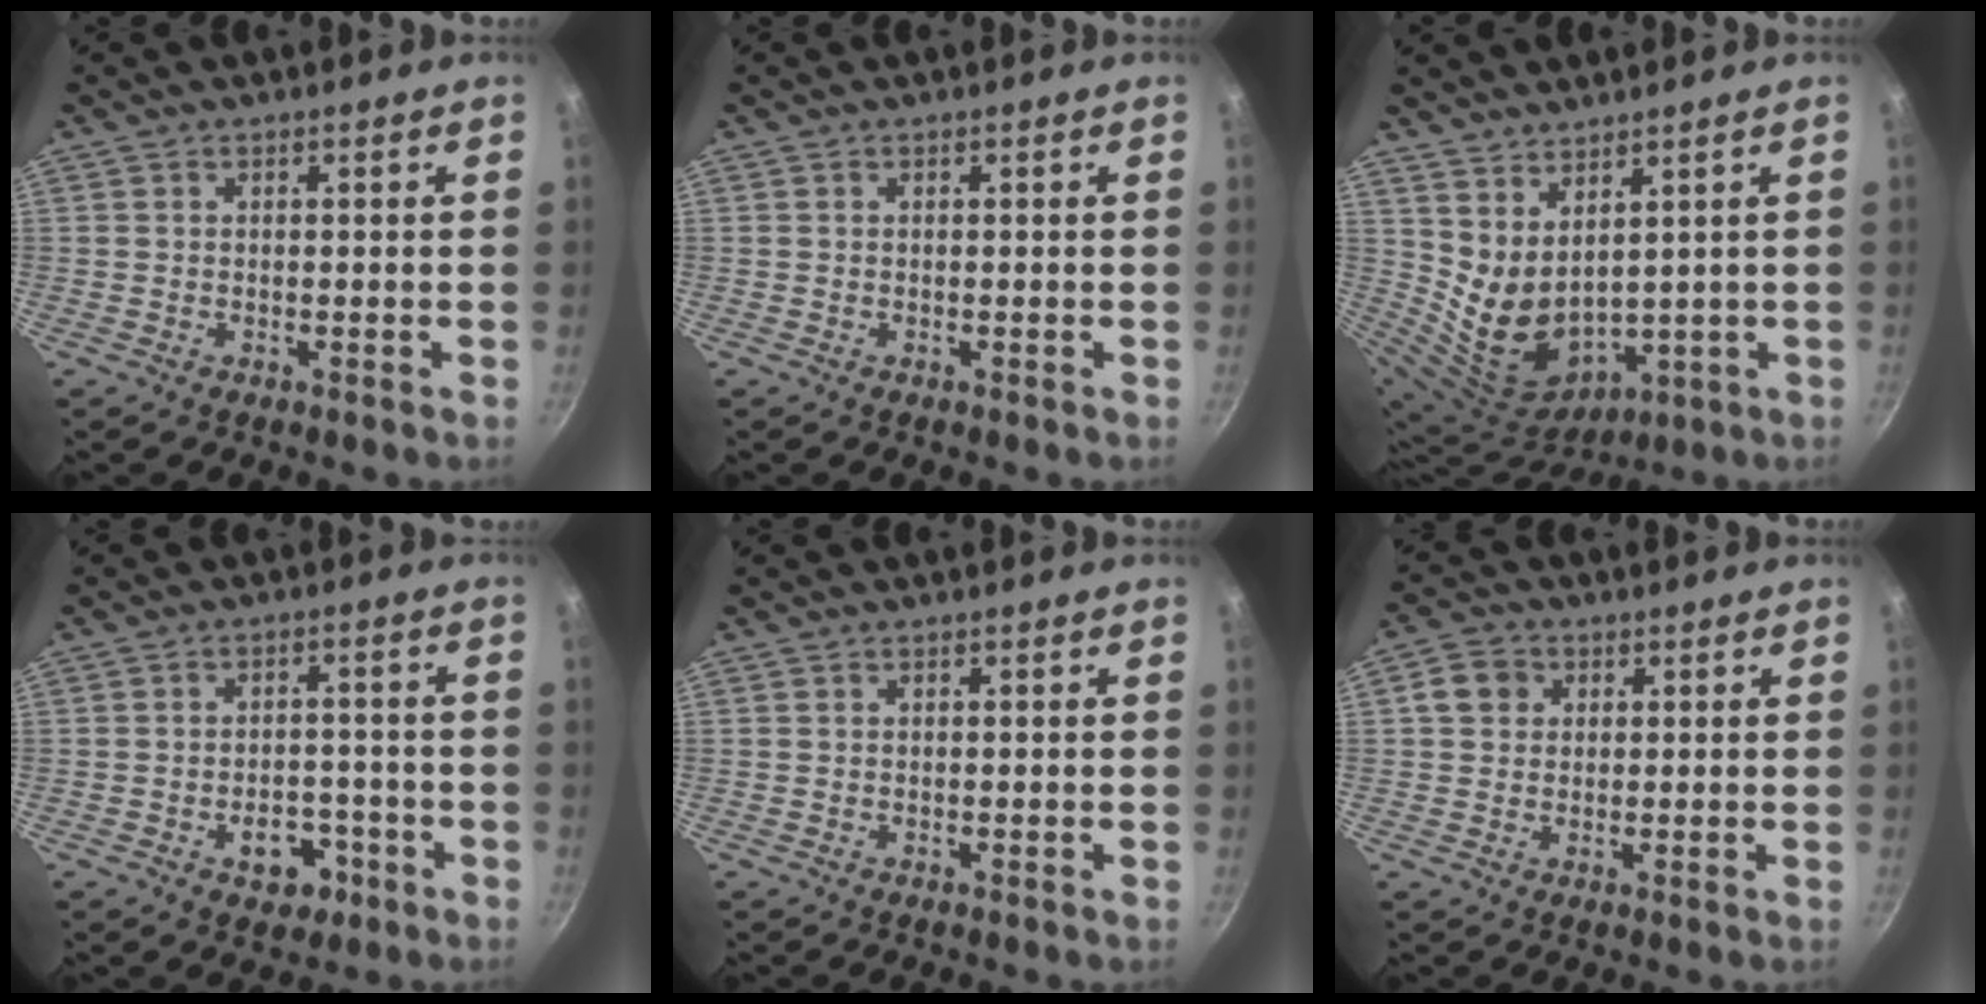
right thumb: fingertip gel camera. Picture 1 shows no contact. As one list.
[{"total": 0.0}, {"total": 11.2, "force": [4.7, 6.4, 7.9], "torque": [-0.133, -0.054, 0.114]}, {"total": 6.4, "force": [-3.0, 4.3, 3.7], "torque": [-0.024, 0.020, -0.037]}, {"total": 0.0}, {"total": 4.9, "force": [1.2, 4.3, 2.1], "torque": [-0.018, 0.005, 0.012]}]